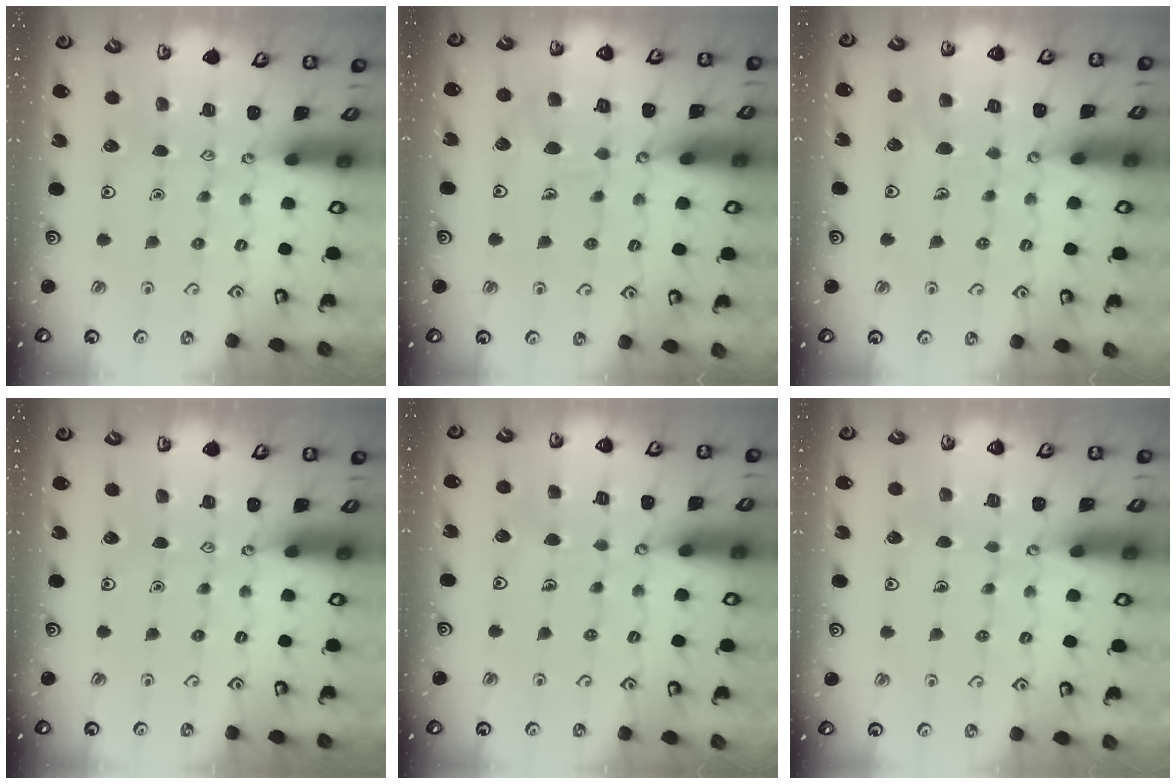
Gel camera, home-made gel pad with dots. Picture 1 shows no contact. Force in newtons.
{"total": 9.2, "press": 9.2, "slide": 0.7}
{"total": 6.3, "press": 6.3, "slide": 0.4}
{"total": 0.0}
{"total": 3.9, "press": 3.9, "slide": 0.3}
{"total": 3.5, "press": 3.5, "slide": 0.3}